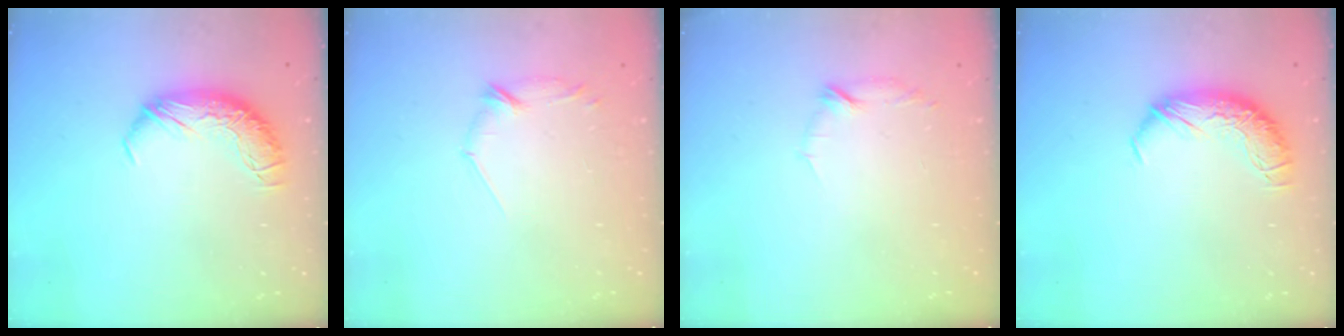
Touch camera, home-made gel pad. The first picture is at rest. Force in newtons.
{"total": 7.3, "press": 7.3, "slide": 0.5}
{"total": 6.5, "press": 6.4, "slide": 0.9}
{"total": 0.0}